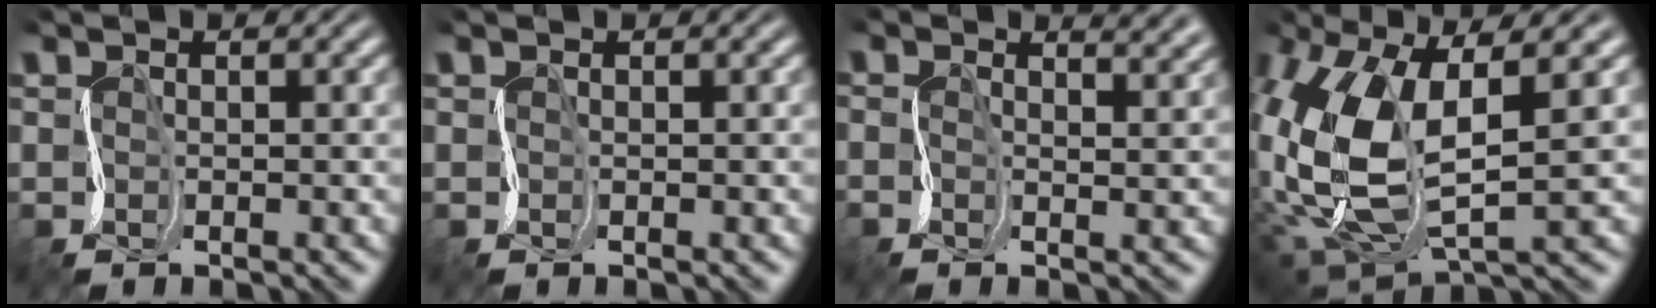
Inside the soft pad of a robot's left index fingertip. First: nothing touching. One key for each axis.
{"total": 0.0}
{"total": 3.7, "fx": 2.2, "fy": 1.6, "fz": 2.5, "tx": -0.029, "ty": 0.022, "tz": 0.007}
{"total": 8.8, "fx": 1.0, "fy": 4.0, "fz": 7.8, "tx": -0.196, "ty": -0.014, "tz": 0.022}